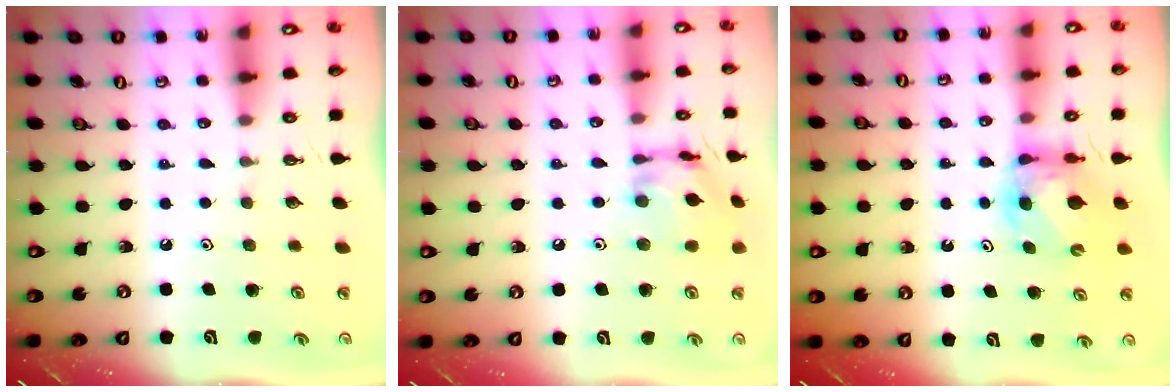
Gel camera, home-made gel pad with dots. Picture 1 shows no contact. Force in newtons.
{"total": 13.1, "press": 13.0, "slide": 1.0}
{"total": 6.1, "press": 6.0, "slide": 0.4}